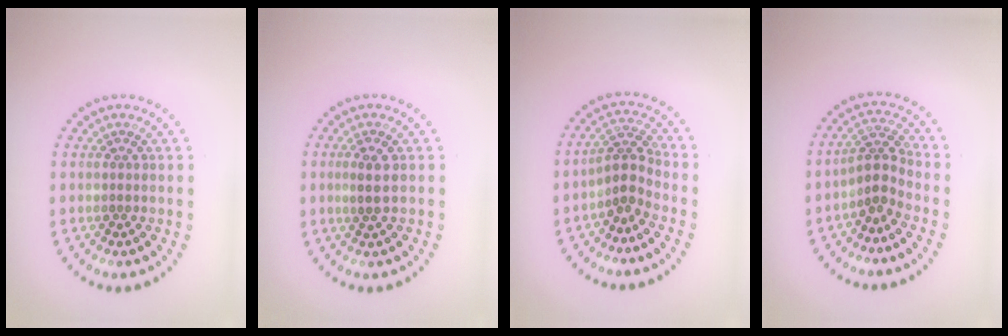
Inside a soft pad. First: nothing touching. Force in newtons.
{"total": 1.6, "press": 1.5, "slide": 0.6}
{"total": 2.6, "press": 1.9, "slide": 1.9}
{"total": 2.6, "press": 1.9, "slide": 1.9}